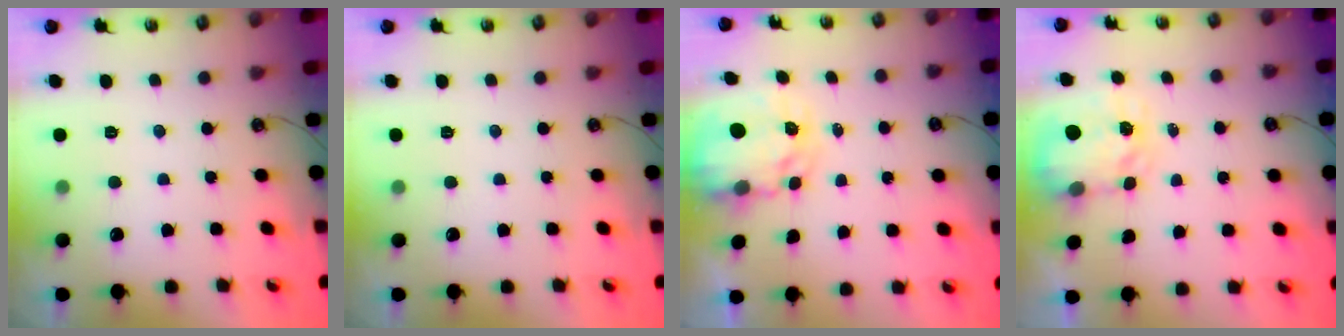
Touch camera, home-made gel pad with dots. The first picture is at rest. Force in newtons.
{"total": 0.0}
{"total": 4.6, "press": 4.5, "slide": 0.4}
{"total": 3.5, "press": 3.5, "slide": 0.4}